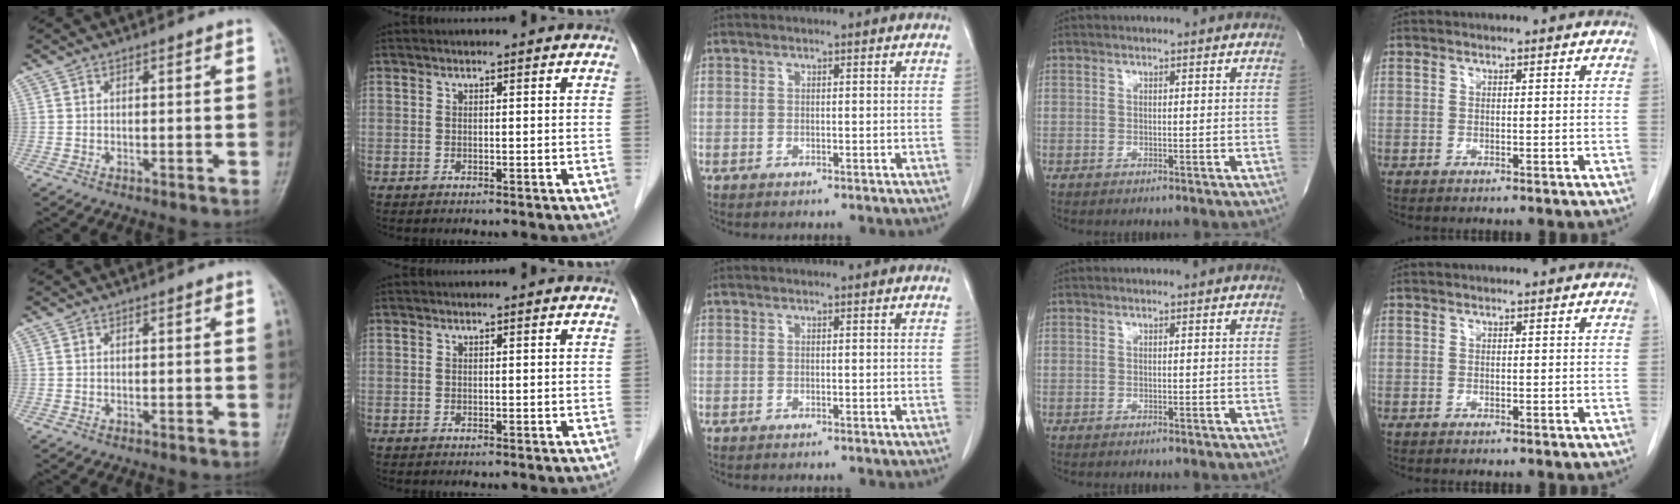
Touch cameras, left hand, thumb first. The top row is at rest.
{}